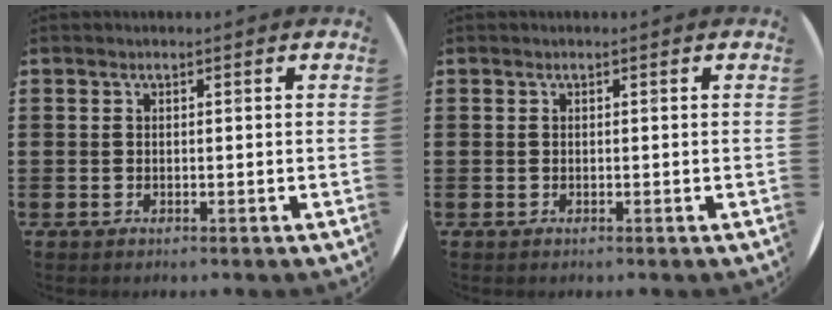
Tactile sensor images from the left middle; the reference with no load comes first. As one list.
[{"total": 0.0}]